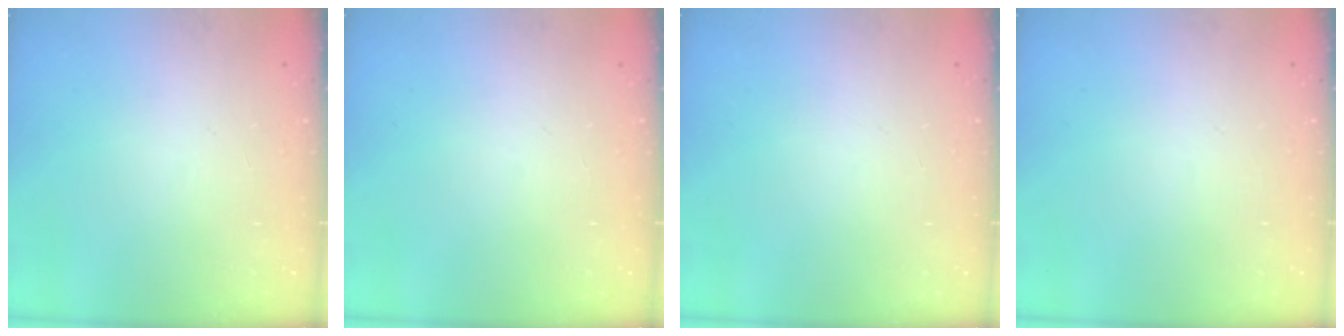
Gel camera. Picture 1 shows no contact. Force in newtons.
{"total": 0.0}
{"total": 0.0}
{"total": 0.0}